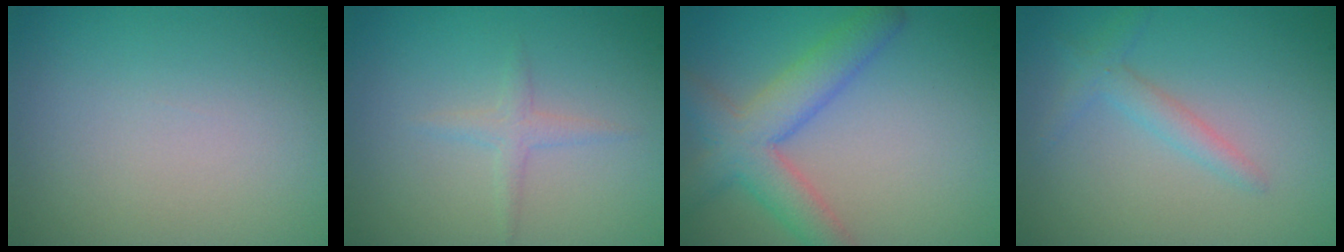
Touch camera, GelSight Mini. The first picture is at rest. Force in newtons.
{"total": 1.3, "press": 1.3, "slide": 0.0}
{"total": 5.4, "press": 5.4, "slide": 0.3}
{"total": 1.7, "press": 1.7, "slide": 0.1}